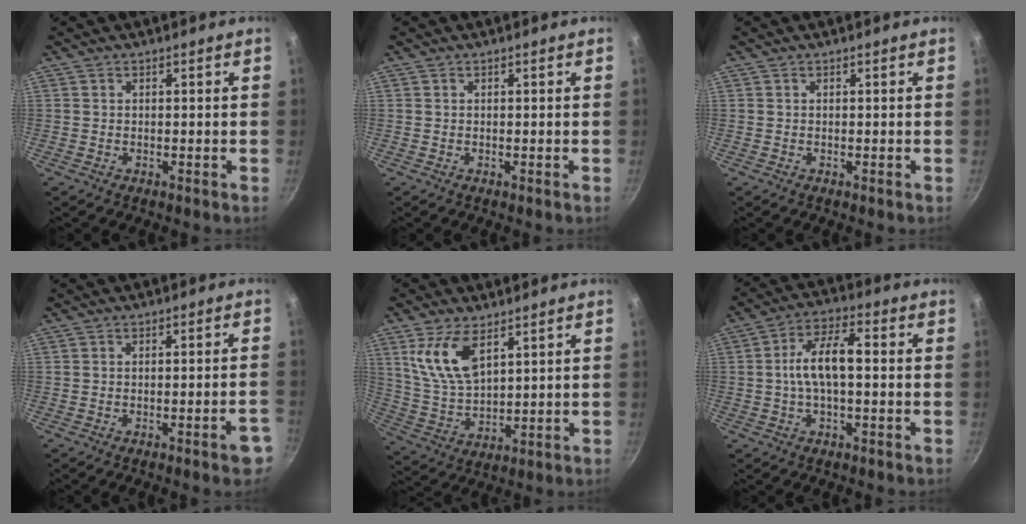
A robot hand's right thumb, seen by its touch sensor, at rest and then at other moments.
{"total": 0.0}
{"total": 0.0}
{"total": 4.2, "force": [-2.4, 0.9, 3.4], "torque": [-0.035, 0.019, -0.026]}
{"total": 10.9, "force": [5.3, 5.2, 8.0], "torque": [-0.150, -0.030, 0.114]}
{"total": 9.2, "force": [-0.1, 4.0, 8.3], "torque": [-0.145, 0.030, -0.011]}